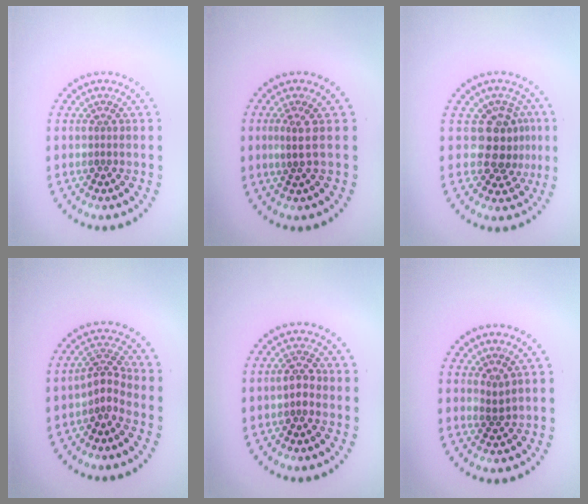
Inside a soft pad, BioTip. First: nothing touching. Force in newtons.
{"total": 1.6, "press": 1.0, "slide": 1.2}
{"total": 4.0, "press": 3.4, "slide": 2.0}
{"total": 2.2, "press": 1.6, "slide": 1.6}
{"total": 1.5, "press": 1.4, "slide": 0.5}
{"total": 1.0, "press": 0.8, "slide": 0.6}